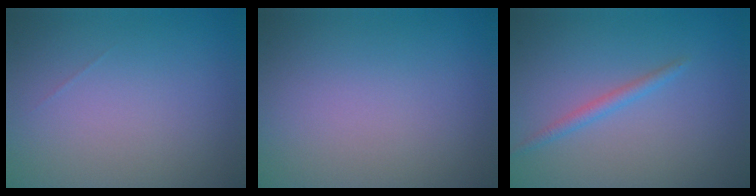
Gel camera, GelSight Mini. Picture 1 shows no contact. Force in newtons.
{"total": 0.0}
{"total": 1.4, "press": 1.4, "slide": 0.1}